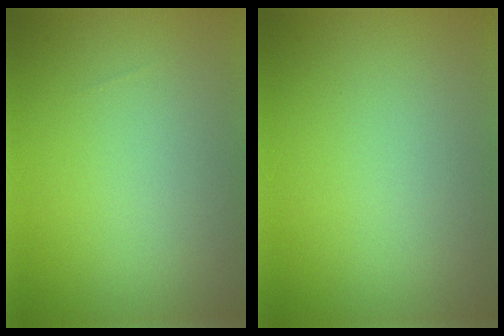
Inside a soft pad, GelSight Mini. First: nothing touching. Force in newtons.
{"total": 0.0}